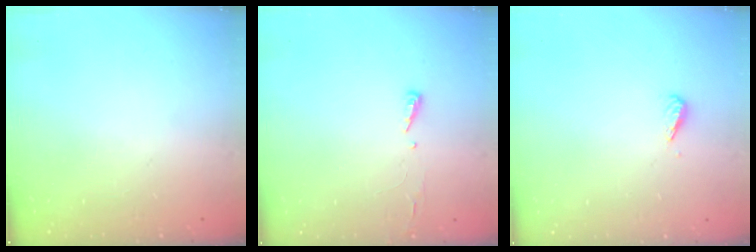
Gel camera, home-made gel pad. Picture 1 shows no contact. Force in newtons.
{"total": 2.9, "press": 2.9, "slide": 0.4}
{"total": 2.7, "press": 2.7, "slide": 0.6}